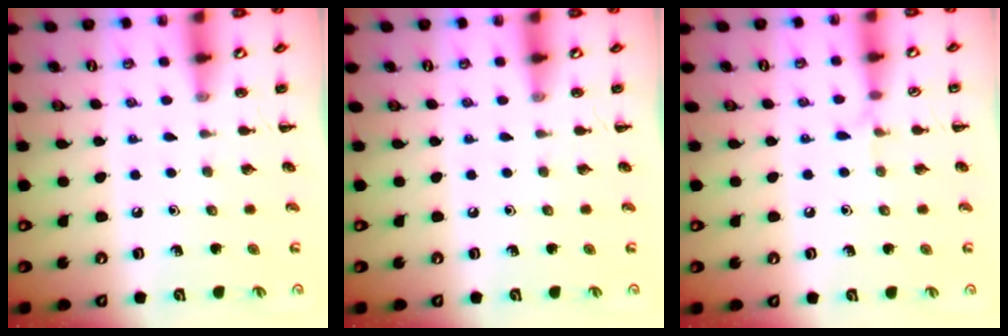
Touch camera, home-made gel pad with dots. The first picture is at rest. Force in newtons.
{"total": 0.0}
{"total": 4.3, "press": 4.0, "slide": 1.6}